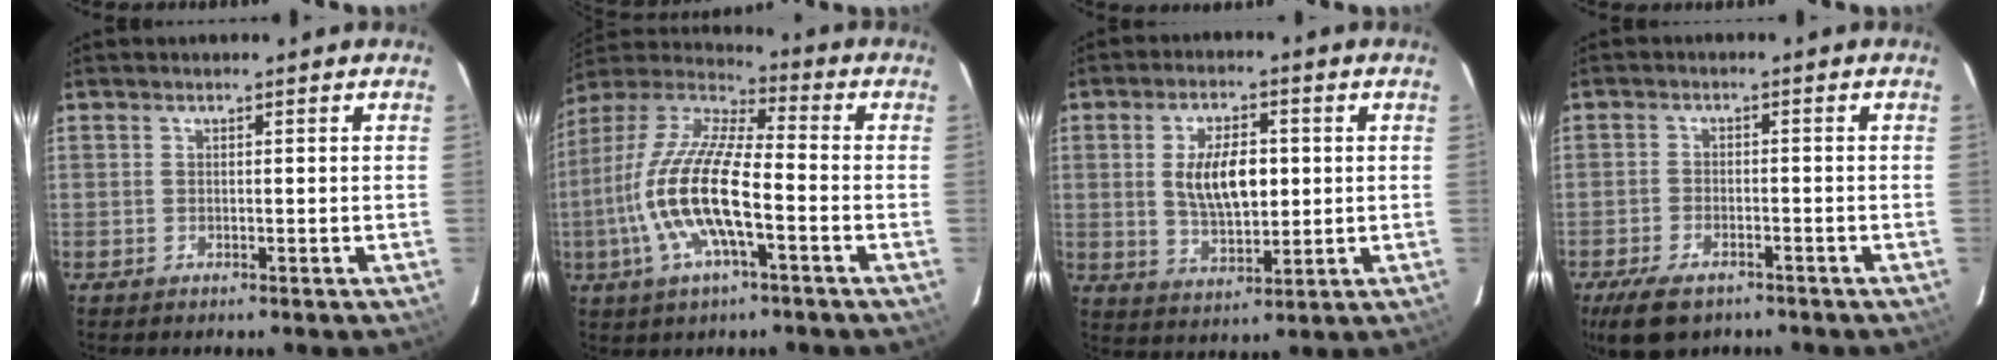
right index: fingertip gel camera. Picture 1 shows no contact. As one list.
[{"total": 17.0, "force": [-4.6, 4.8, 15.6], "torque": [-0.318, -0.006, -0.097]}, {"total": 10.0, "force": [1.1, 4.9, 8.6], "torque": [-0.158, 0.002, 0.026]}, {"total": 7.9, "force": [-5.5, 3.6, 4.3], "torque": [-0.110, -0.013, -0.096]}]